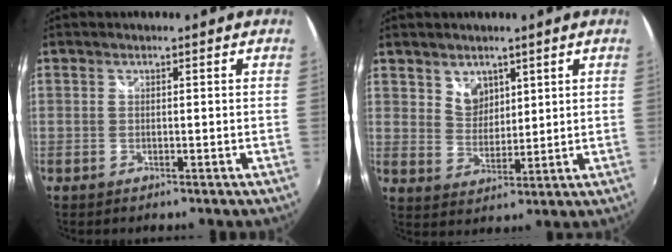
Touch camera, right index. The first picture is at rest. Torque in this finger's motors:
{"motor_torque": [0.29, 0.22, 0.20, 0.03]}